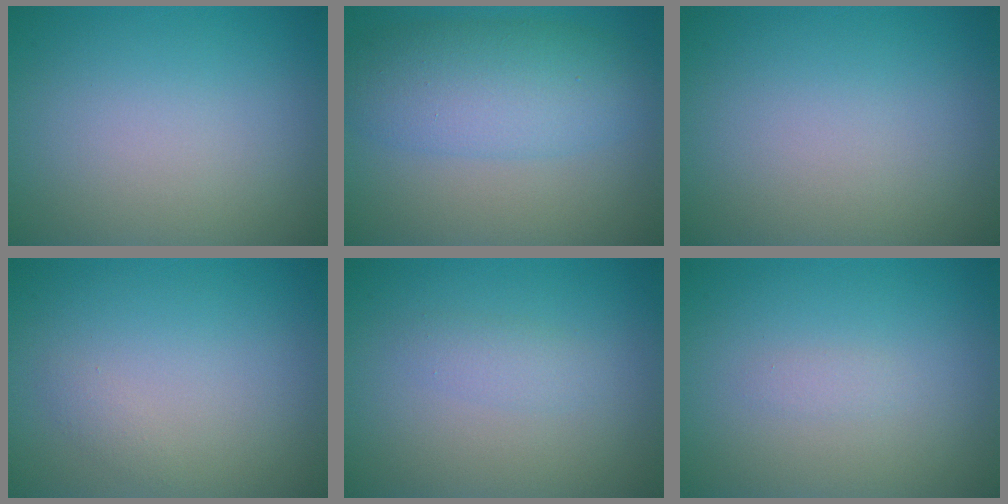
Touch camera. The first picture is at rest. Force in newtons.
{"total": 6.2, "press": 6.2, "slide": 0.0}
{"total": 0.0}
{"total": 0.6, "press": 0.6, "slide": 0.1}
{"total": 1.3, "press": 1.3, "slide": 0.1}
{"total": 0.6, "press": 0.6, "slide": 0.0}